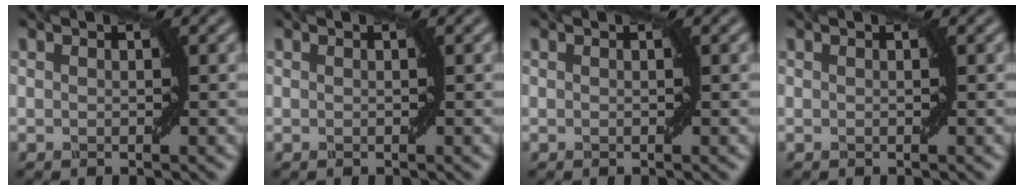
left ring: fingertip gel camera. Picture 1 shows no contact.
{"total": 0.0}
{"total": 0.0}
{"total": 0.0}